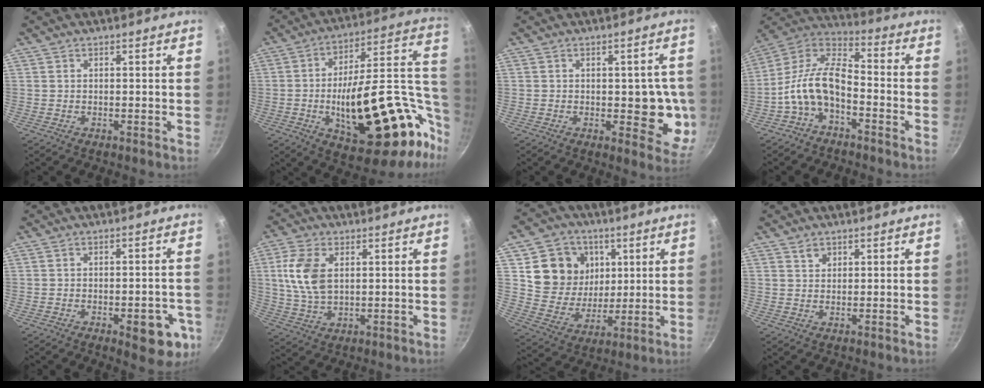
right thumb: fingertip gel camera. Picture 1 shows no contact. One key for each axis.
{"total": 32.9, "fx": -6.4, "fy": 15.3, "fz": 28.4, "tx": -0.376, "ty": 0.036, "tz": -0.074}
{"total": 10.6, "fx": -1.0, "fy": 5.2, "fz": 9.1, "tx": -0.053, "ty": -0.006, "tz": -0.014}
{"total": 12.7, "fx": -4.6, "fy": 6.9, "fz": 9.6, "tx": -0.181, "ty": 0.061, "tz": -0.105}
{"total": 10.2, "fx": -3.9, "fy": 4.5, "fz": 8.3, "tx": -0.065, "ty": 0.018, "tz": -0.043}
{"total": 9.9, "fx": 2.1, "fy": 5.9, "fz": 7.7, "tx": -0.148, "ty": -0.006, "tz": 0.042}
{"total": 14.9, "fx": 4.8, "fy": 12.9, "fz": 5.7, "tx": -0.066, "ty": -0.020, "tz": 0.091}
{"total": 1.9, "fx": 1.1, "fy": 1.4, "fz": 0.7, "tx": -0.005, "ty": -0.001, "tz": 0.018}